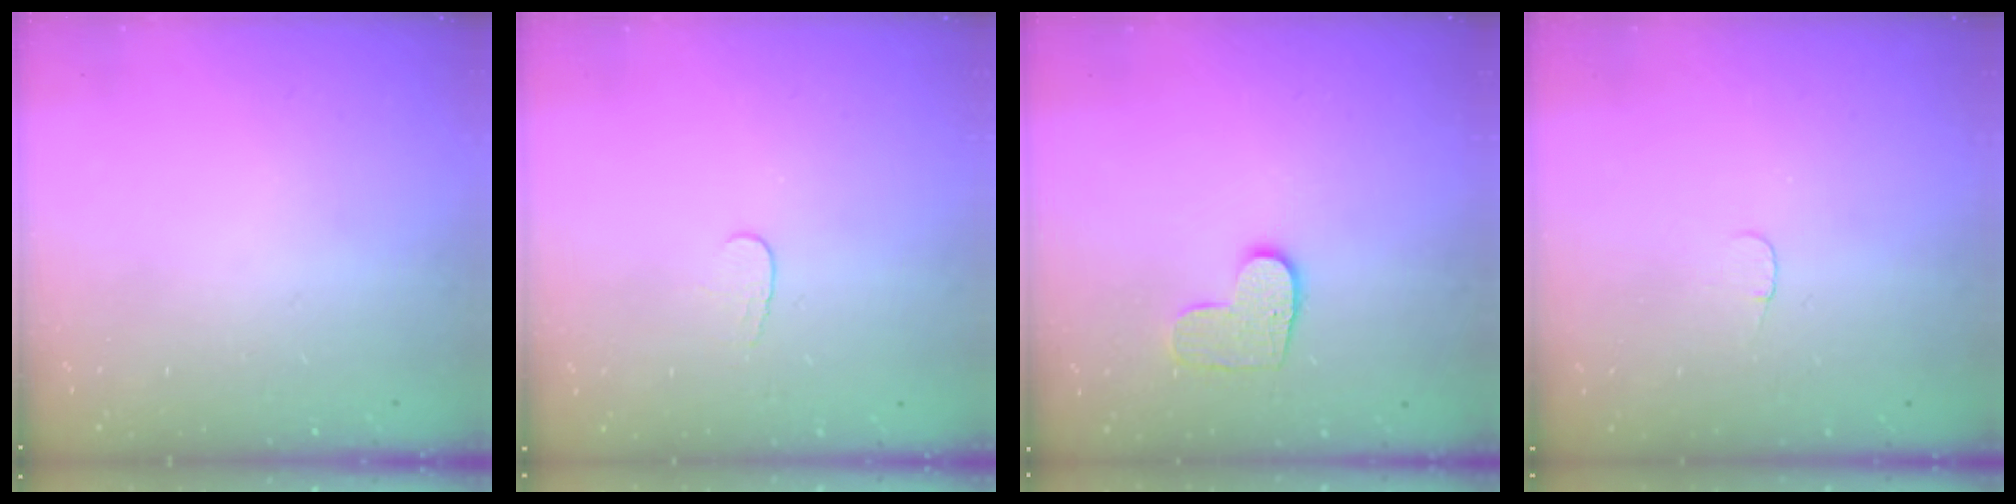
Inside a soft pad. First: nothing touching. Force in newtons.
{"total": 3.6, "press": 3.5, "slide": 0.4}
{"total": 8.4, "press": 8.4, "slide": 0.4}
{"total": 3.1, "press": 3.1, "slide": 0.3}